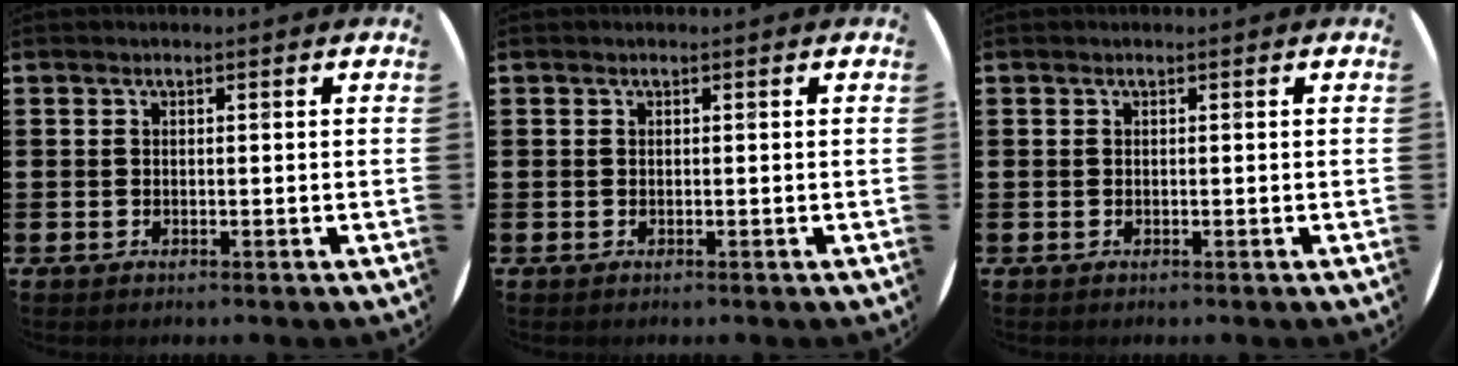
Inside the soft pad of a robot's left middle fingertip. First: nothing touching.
{"total": 0.0}
{"total": 0.0}